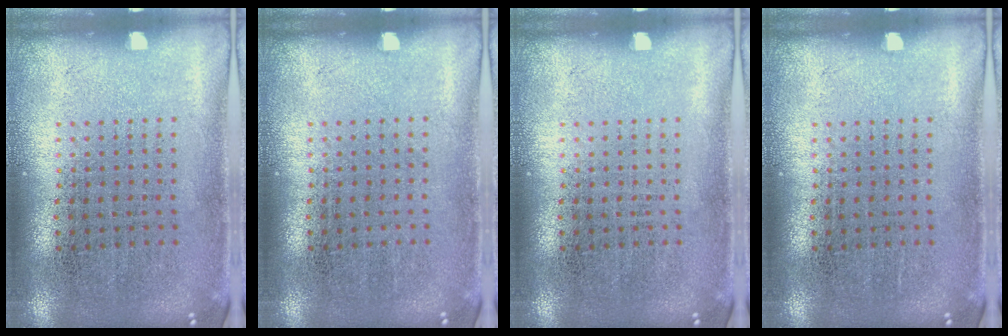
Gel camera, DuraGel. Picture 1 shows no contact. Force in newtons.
{"total": 0.0}
{"total": 0.0}
{"total": 0.0}